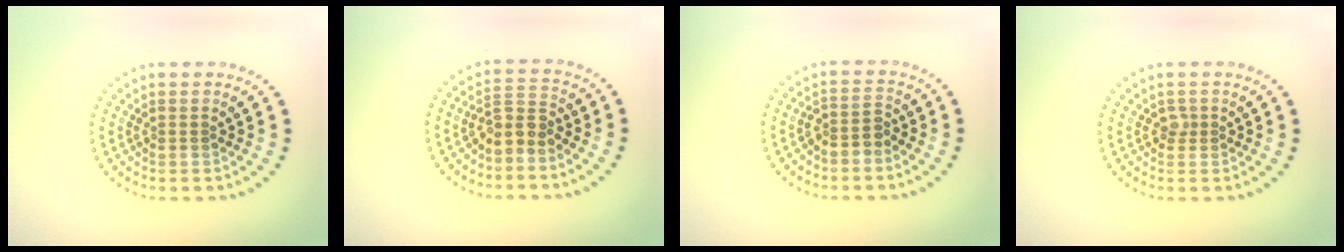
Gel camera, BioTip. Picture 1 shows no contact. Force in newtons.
{"total": 2.4, "press": 2.0, "slide": 1.5}
{"total": 2.0, "press": 1.7, "slide": 1.2}
{"total": 0.8, "press": 0.5, "slide": 0.5}